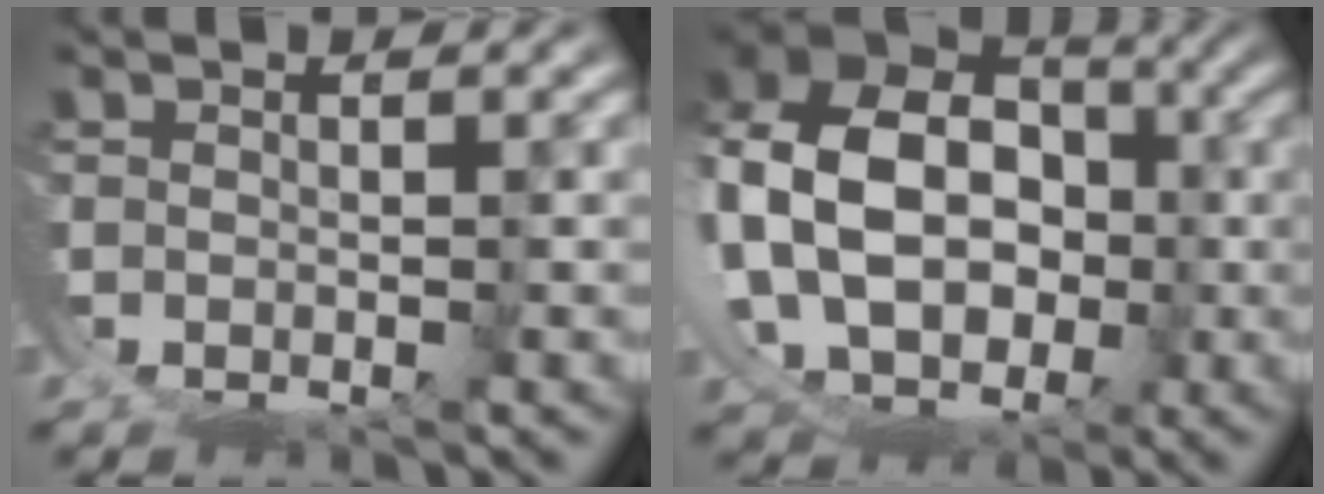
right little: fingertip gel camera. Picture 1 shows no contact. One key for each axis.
{"total": 12.7, "fx": 2.7, "fy": 10.7, "fz": 6.4, "tx": -0.145, "ty": -0.013, "tz": 0.037}